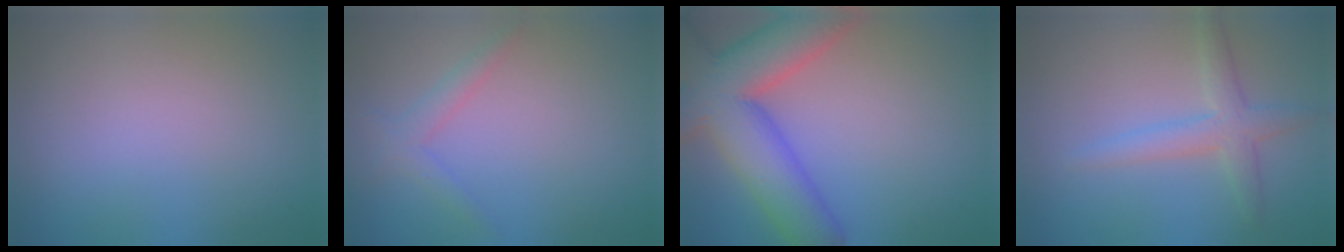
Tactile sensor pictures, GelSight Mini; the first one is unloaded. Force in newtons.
{"total": 1.8, "press": 1.8, "slide": 0.1}
{"total": 11.2, "press": 11.2, "slide": 0.8}
{"total": 2.9, "press": 2.9, "slide": 0.0}